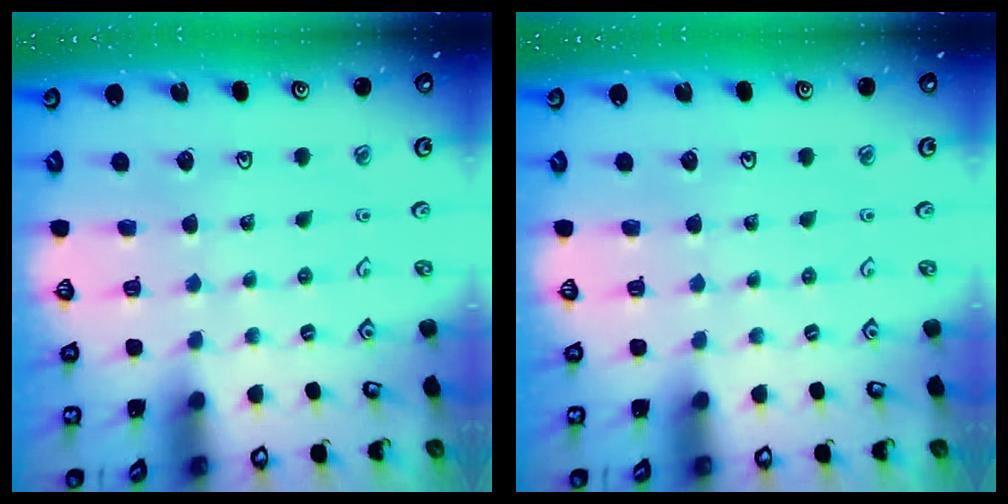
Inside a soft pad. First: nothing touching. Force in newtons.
{"total": 0.0}